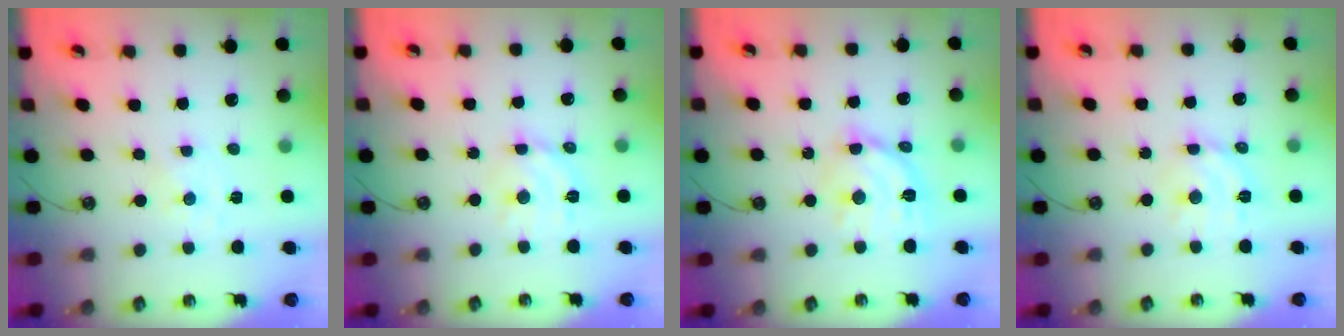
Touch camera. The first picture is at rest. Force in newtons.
{"total": 11.6, "press": 11.6, "slide": 0.8}
{"total": 12.9, "press": 12.9, "slide": 1.2}
{"total": 11.6, "press": 11.6, "slide": 0.8}